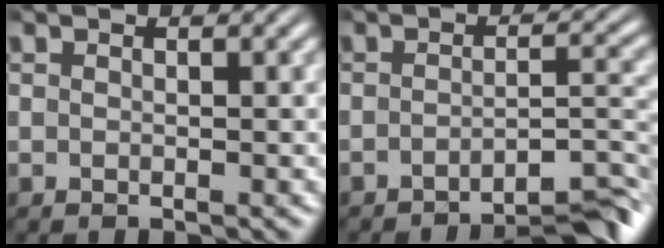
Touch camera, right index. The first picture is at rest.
{"total": 7.8, "force": [-6.3, 1.5, 4.3], "torque": [-0.041, -0.019, -0.090]}